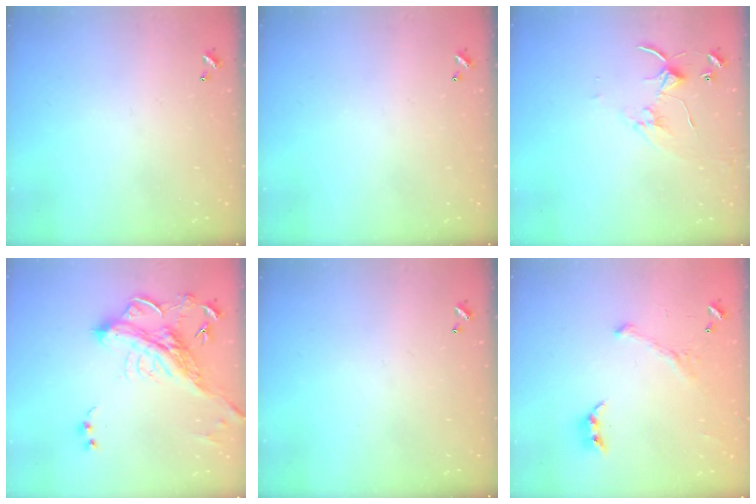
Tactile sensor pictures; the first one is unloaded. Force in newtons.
{"total": 0.0}
{"total": 5.5, "press": 5.5, "slide": 0.3}
{"total": 6.8, "press": 6.6, "slide": 1.7}
{"total": 0.0}
{"total": 2.0, "press": 2.0, "slide": 0.4}